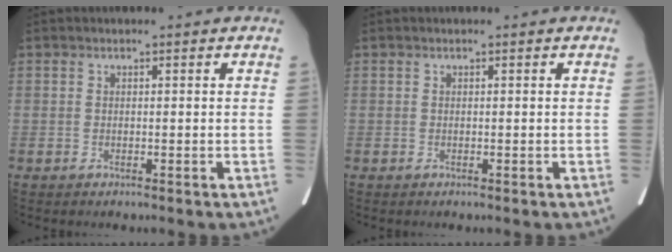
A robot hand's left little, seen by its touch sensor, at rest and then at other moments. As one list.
[{"total": 0.0}]